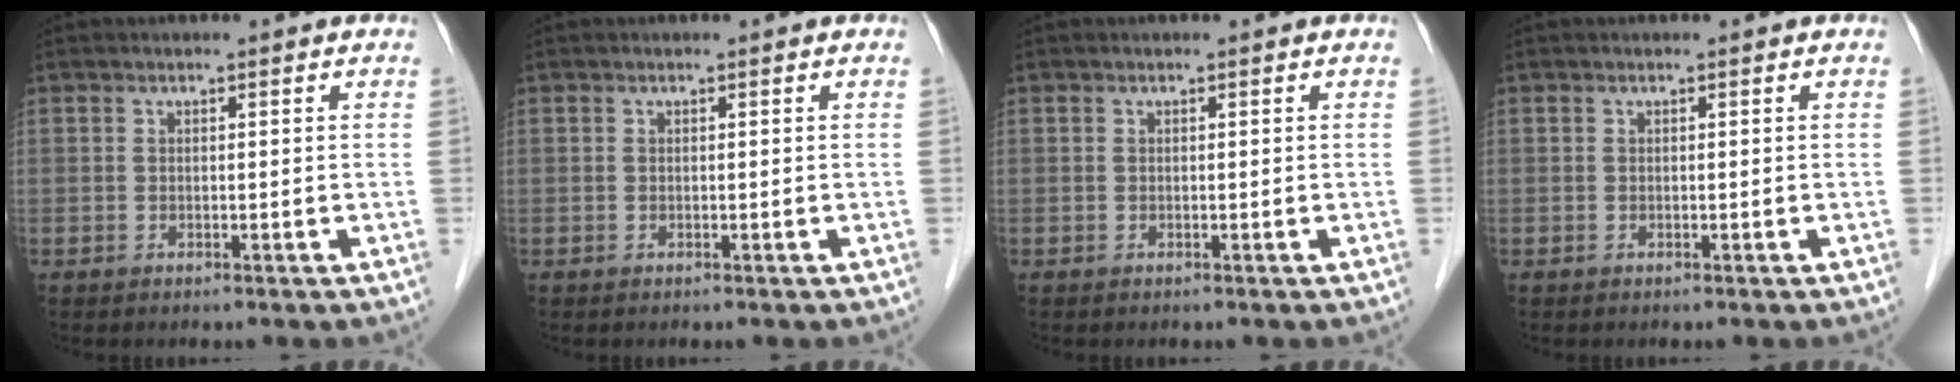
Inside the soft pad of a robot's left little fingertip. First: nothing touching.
{"total": 0.0}
{"total": 0.0}
{"total": 0.0}